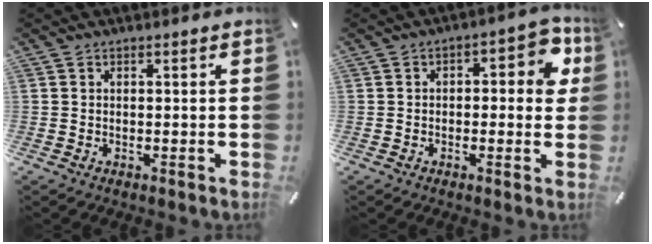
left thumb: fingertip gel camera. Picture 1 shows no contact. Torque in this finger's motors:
{"motor_torque": [0.35, 0.05, 0.18, 0.11, 0.01]}